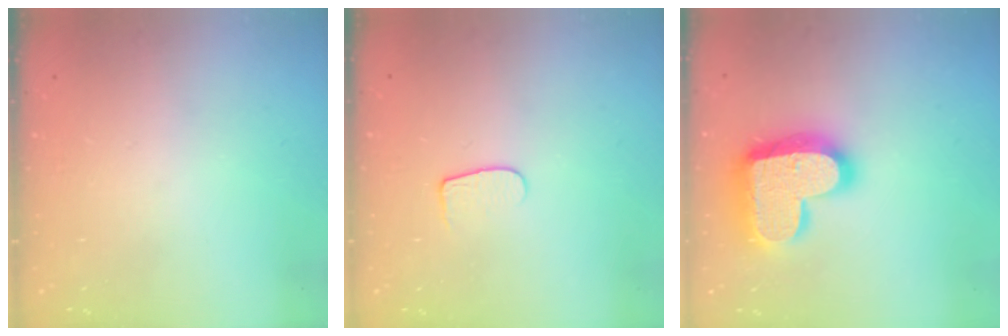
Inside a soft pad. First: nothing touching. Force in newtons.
{"total": 5.9, "press": 5.9, "slide": 0.6}
{"total": 21.4, "press": 21.4, "slide": 1.3}